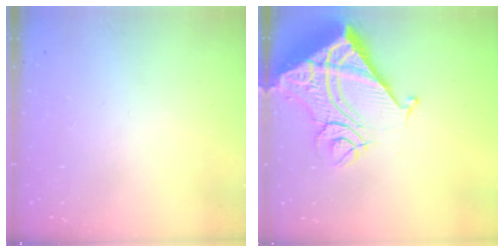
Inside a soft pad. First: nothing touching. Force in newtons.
{"total": 20.9, "press": 20.7, "slide": 2.6}